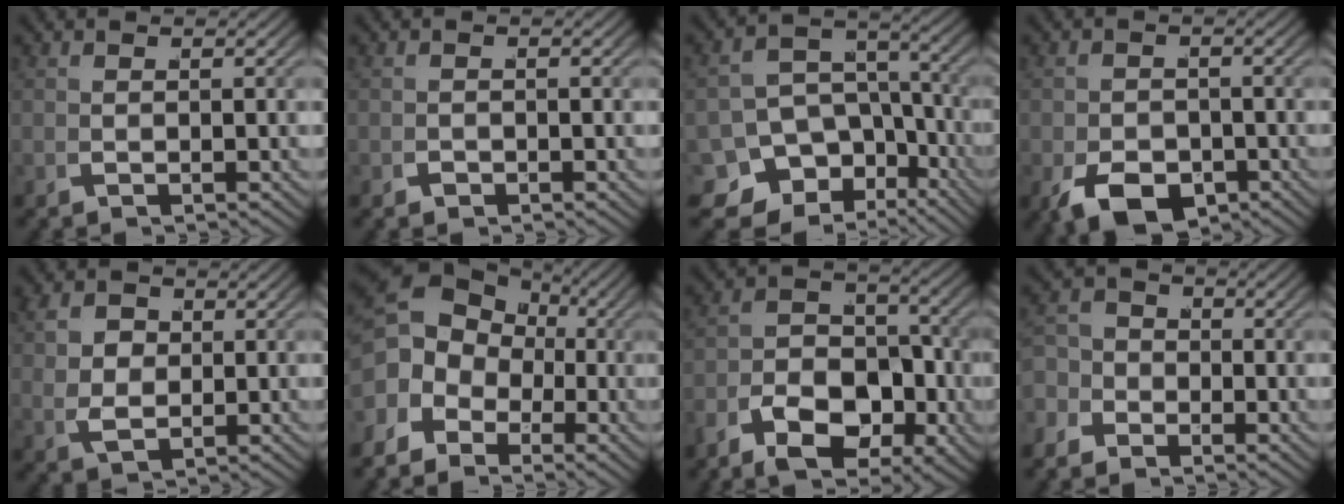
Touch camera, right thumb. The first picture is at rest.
{"total": 0.8, "force": [-0.6, 0.4, 0.1], "torque": [0.000, -0.001, -0.012]}
{"total": 11.7, "force": [-5.2, 8.2, 6.5], "torque": [-0.116, -0.063, -0.061]}
{"total": 5.5, "force": [-3.1, 3.4, 3.0], "torque": [-0.038, -0.021, -0.043]}
{"total": 4.3, "force": [0.8, 3.1, 2.8], "torque": [-0.055, -0.009, 0.026]}
{"total": 7.7, "force": [0.9, 5.9, 4.9], "torque": [-0.096, -0.005, 0.017]}
{"total": 8.1, "force": [-3.4, 4.8, 5.6], "torque": [-0.066, -0.010, -0.065]}
{"total": 4.1, "force": [-1.3, 3.5, 1.7], "torque": [-0.016, -0.003, -0.030]}